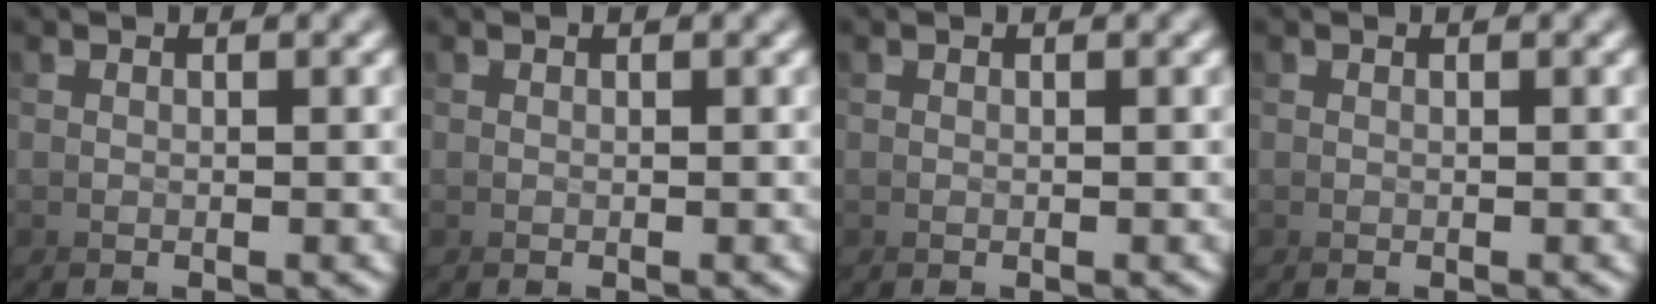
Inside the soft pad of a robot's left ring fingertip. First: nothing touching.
{"total": 0.0}
{"total": 0.0}
{"total": 0.0}